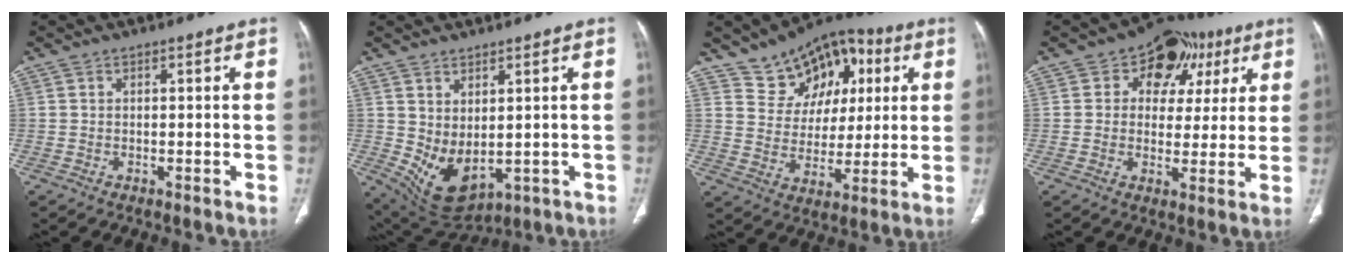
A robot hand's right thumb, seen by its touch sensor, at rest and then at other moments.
{"total": 8.9, "force": [0.2, 4.8, 7.5], "torque": [-0.125, -0.016, 0.036]}
{"total": 15.1, "force": [7.1, 10.7, 7.9], "torque": [-0.072, -0.006, 0.120]}
{"total": 12.0, "force": [4.9, 9.1, 5.9], "torque": [-0.018, -0.002, 0.063]}